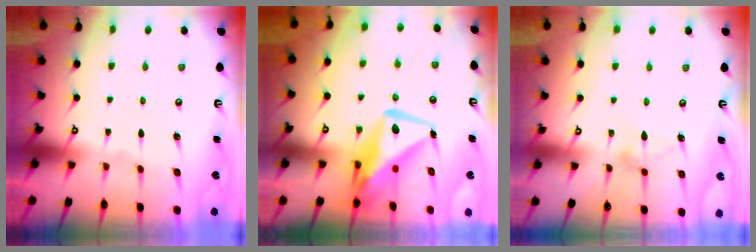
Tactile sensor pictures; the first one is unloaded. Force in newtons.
{"total": 13.0, "press": 12.9, "slide": 1.1}
{"total": 9.7, "press": 9.7, "slide": 0.4}